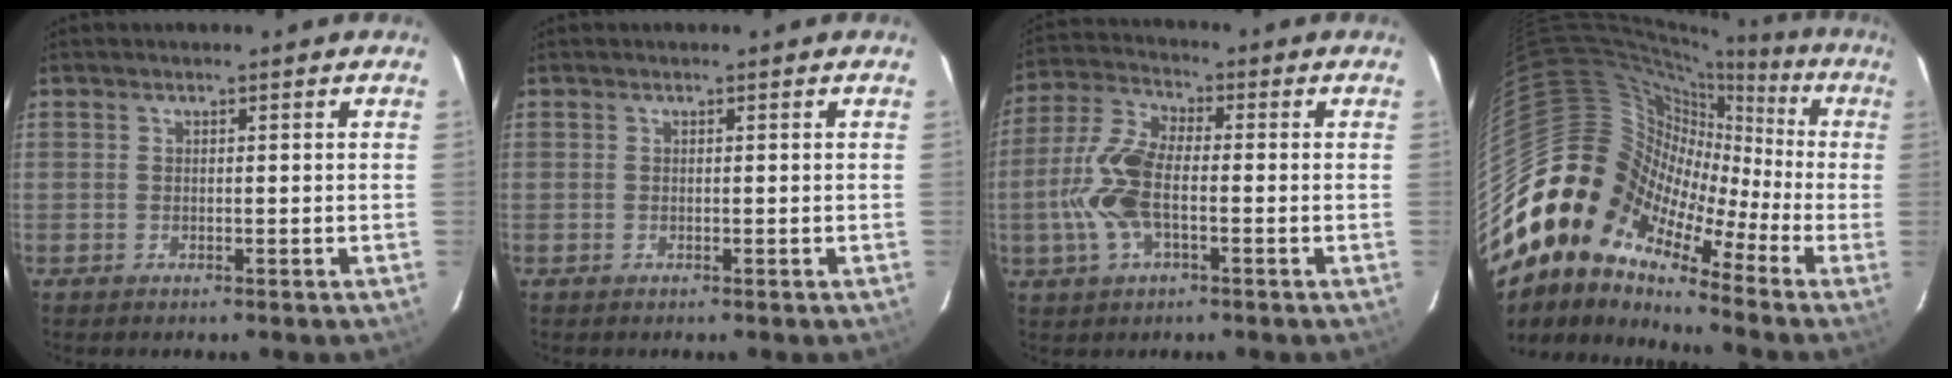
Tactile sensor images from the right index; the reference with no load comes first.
{"total": 0.0}
{"total": 11.6, "force": [-2.2, 5.1, 10.1], "torque": [-0.229, 0.009, -0.049]}
{"total": 12.2, "force": [-5.4, 9.4, 5.6], "torque": [-0.085, 0.009, -0.135]}